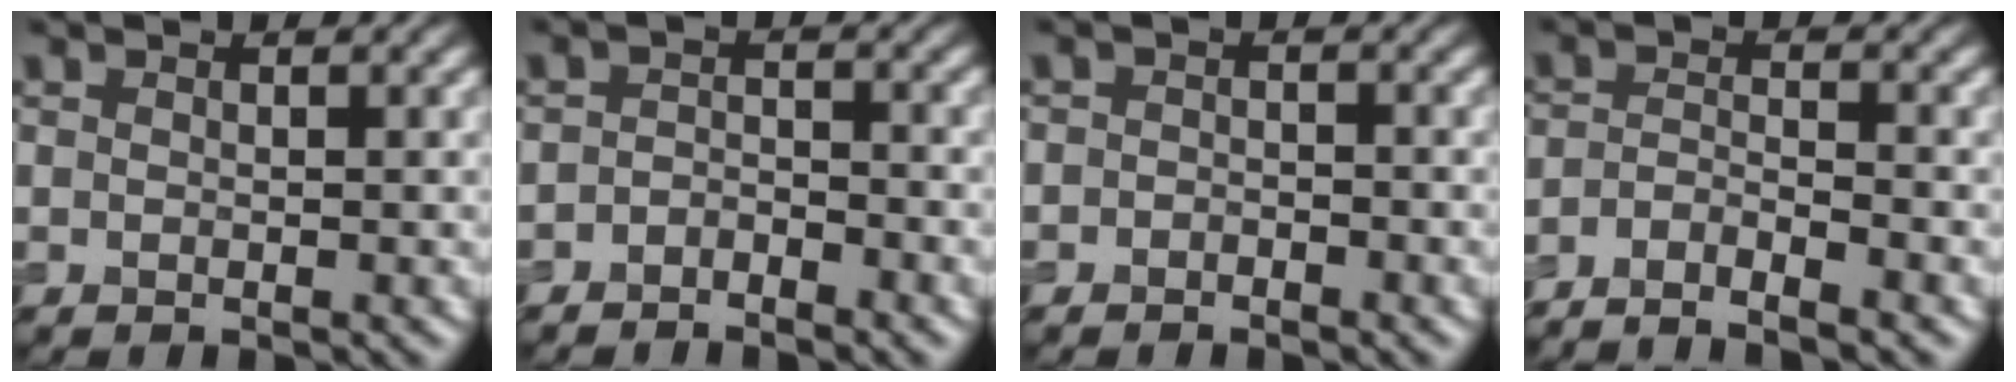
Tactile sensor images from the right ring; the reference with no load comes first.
{"total": 1.6, "force": [-1.4, 0.6, 0.5], "torque": [-0.007, 0.004, -0.031]}
{"total": 1.1, "force": [-0.8, 0.7, 0.2], "torque": [0.000, 0.001, -0.016]}
{"total": 3.9, "force": [-3.1, 0.7, 2.2], "torque": [-0.036, -0.003, -0.064]}